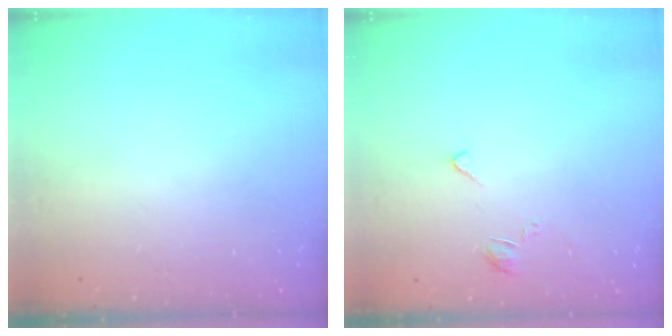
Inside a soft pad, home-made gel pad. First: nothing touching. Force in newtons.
{"total": 2.7, "press": 2.7, "slide": 0.5}